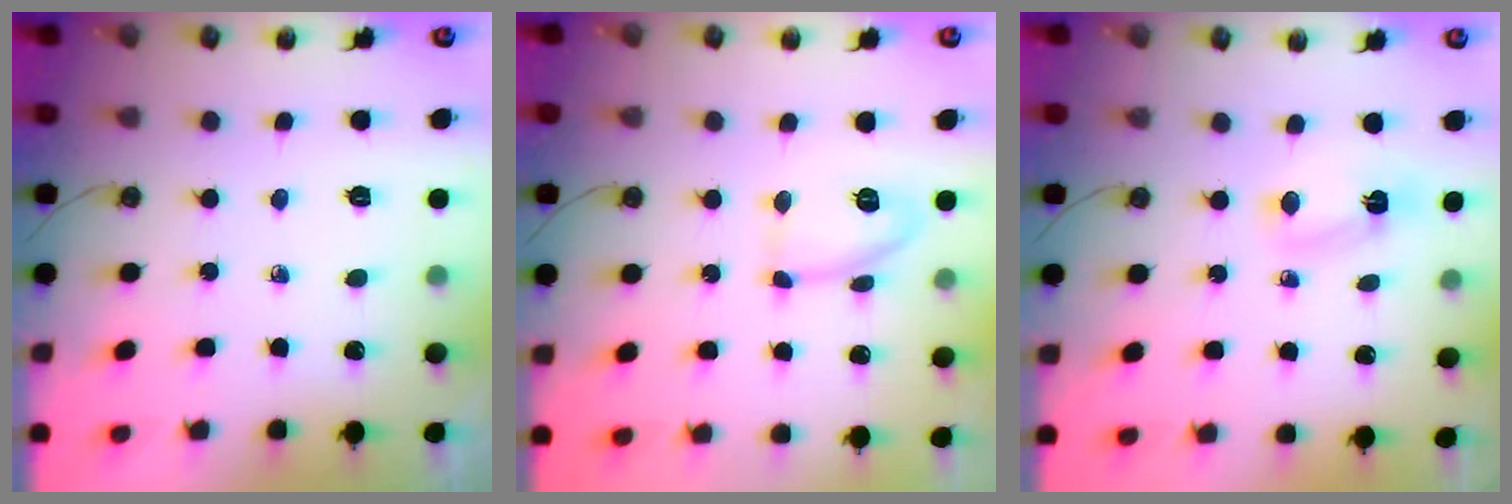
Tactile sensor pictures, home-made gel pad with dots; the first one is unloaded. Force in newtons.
{"total": 9.8, "press": 9.6, "slide": 2.1}
{"total": 15.4, "press": 4.1, "slide": 14.9}